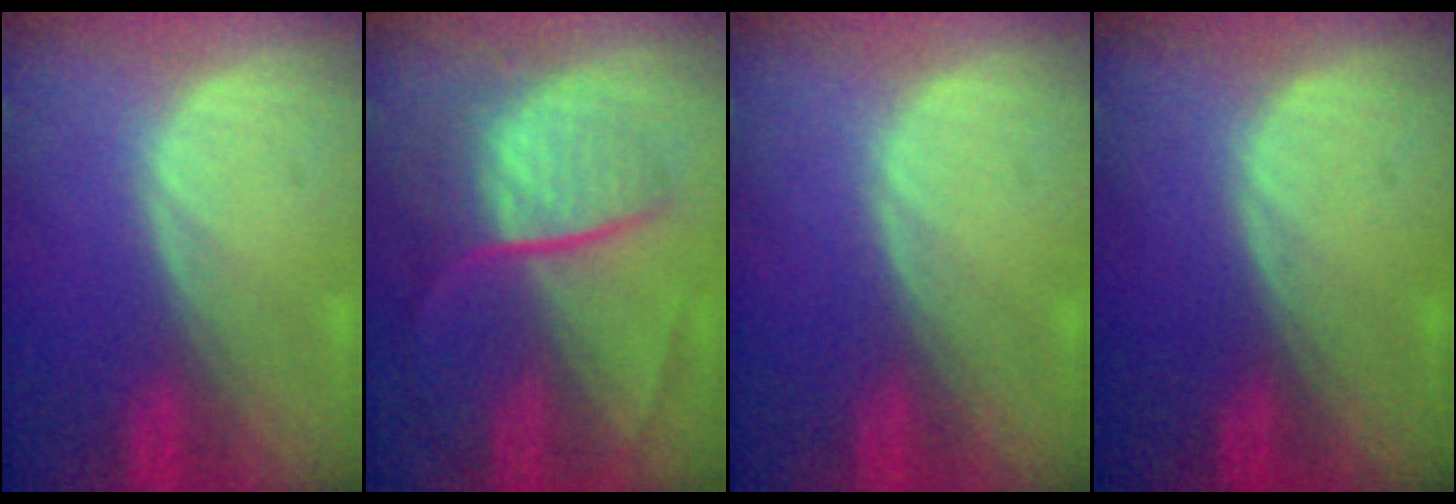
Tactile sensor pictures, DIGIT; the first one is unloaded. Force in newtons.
{"total": 9.3, "press": 7.7, "slide": 5.1}
{"total": 0.0}
{"total": 0.0}